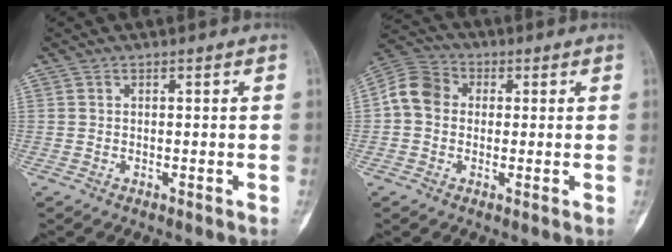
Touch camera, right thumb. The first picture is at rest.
{"total": 7.9, "force": [0.4, 6.6, 4.3], "torque": [-0.071, 0.024, -0.005]}